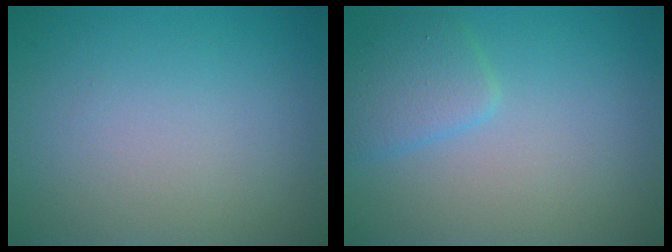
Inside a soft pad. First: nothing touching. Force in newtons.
{"total": 2.4, "press": 2.4, "slide": 0.0}